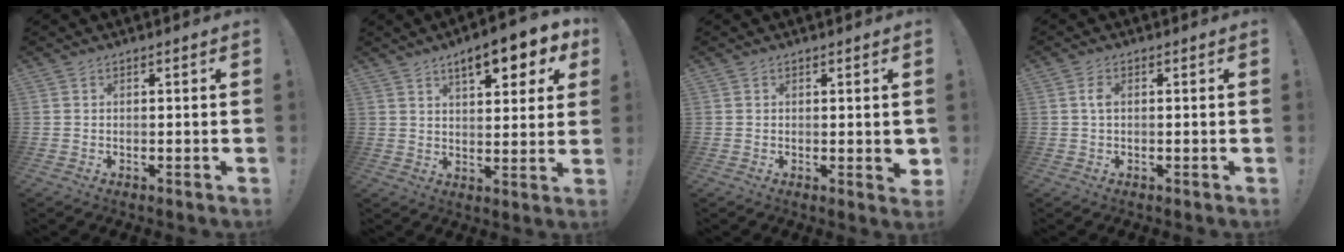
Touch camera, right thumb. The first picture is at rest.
{"total": 10.9, "force": [6.3, 3.3, 8.3], "torque": [-0.112, -0.030, 0.100]}
{"total": 1.9, "force": [0.8, 0.9, 1.5], "torque": [-0.010, -0.004, 0.013]}
{"total": 2.4, "force": [0.3, 1.3, 2.0], "torque": [-0.033, 0.003, 0.002]}